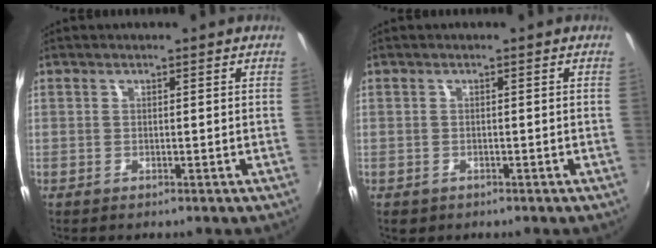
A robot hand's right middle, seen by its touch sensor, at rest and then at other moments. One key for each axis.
{"total": 1.5, "fx": -0.7, "fy": 1.2, "fz": 0.6, "tx": -0.014, "ty": -0.005, "tz": -0.009}